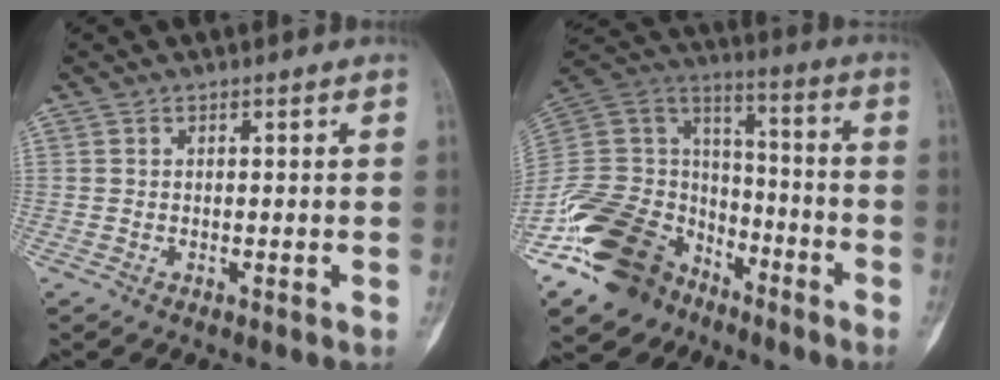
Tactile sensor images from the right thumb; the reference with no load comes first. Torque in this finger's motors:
{"motor_torque": [2.22, 0.84, 1.49, -1.27, 0.39]}